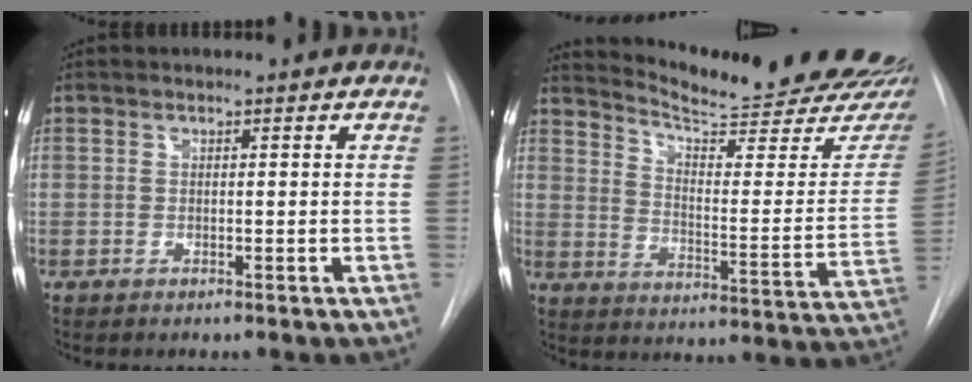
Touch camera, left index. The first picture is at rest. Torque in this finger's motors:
{"motor_torque": [0.82, -1.30, 0.04, 0.01]}